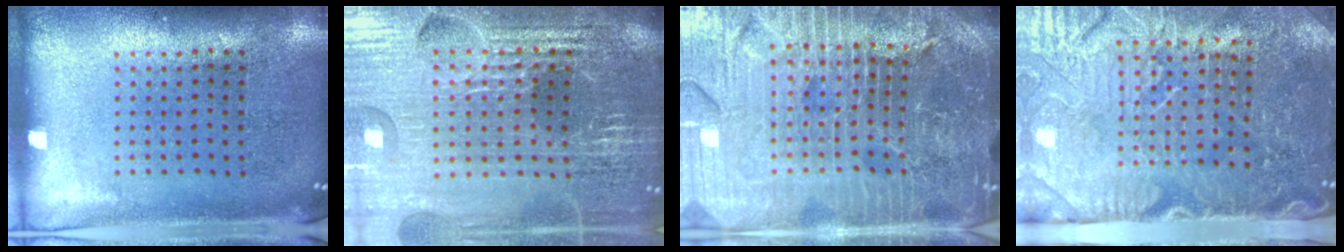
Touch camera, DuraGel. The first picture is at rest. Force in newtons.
{"total": 5.2, "press": 4.8, "slide": 2.0}
{"total": 6.1, "press": 5.4, "slide": 2.8}
{"total": 5.0, "press": 4.5, "slide": 2.2}